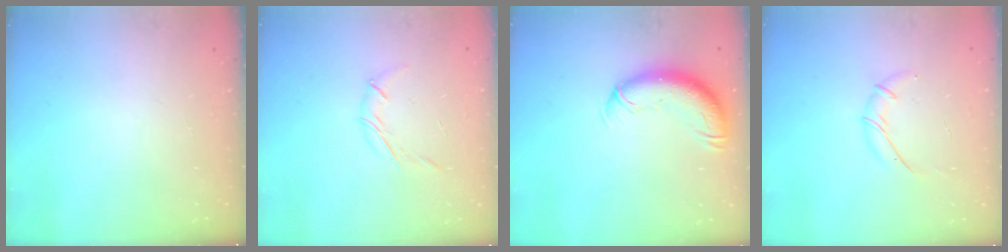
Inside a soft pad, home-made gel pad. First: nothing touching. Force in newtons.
{"total": 5.1, "press": 5.0, "slide": 1.1}
{"total": 12.2, "press": 11.8, "slide": 3.0}
{"total": 6.3, "press": 6.2, "slide": 1.2}